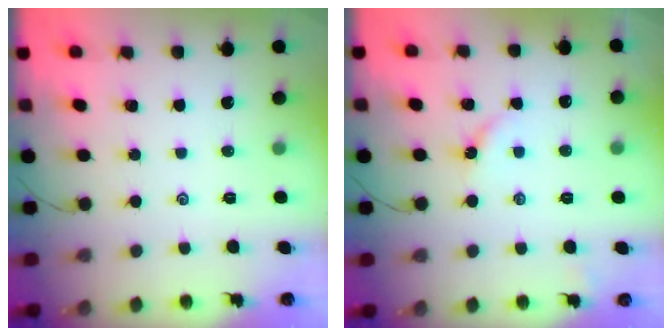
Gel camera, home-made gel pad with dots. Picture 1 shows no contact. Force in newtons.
{"total": 3.7, "press": 3.7, "slide": 0.5}